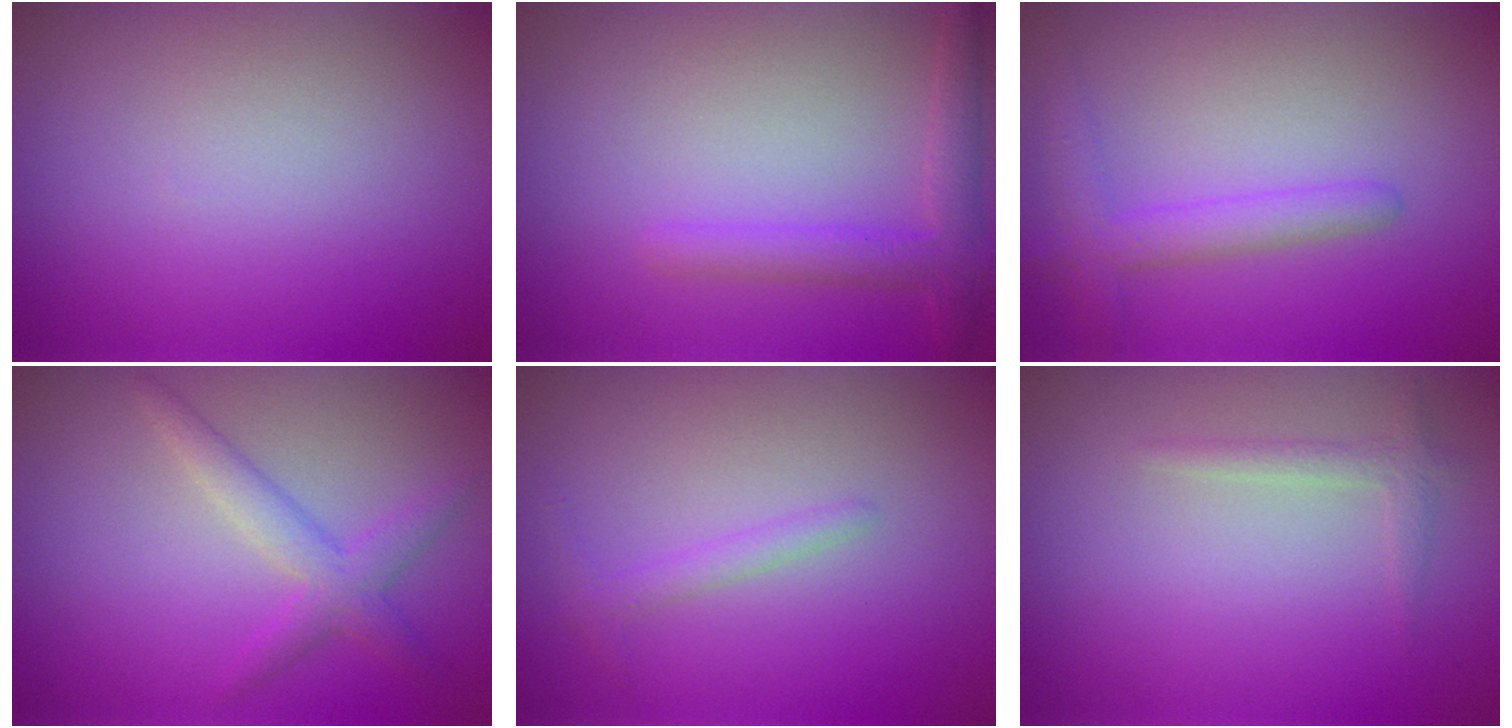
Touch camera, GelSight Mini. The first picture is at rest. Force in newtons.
{"total": 2.8, "press": 2.8, "slide": 0.2}
{"total": 2.9, "press": 2.9, "slide": 0.1}
{"total": 2.6, "press": 2.6, "slide": 0.1}
{"total": 1.3, "press": 1.3, "slide": 0.1}
{"total": 1.2, "press": 1.2, "slide": 0.0}